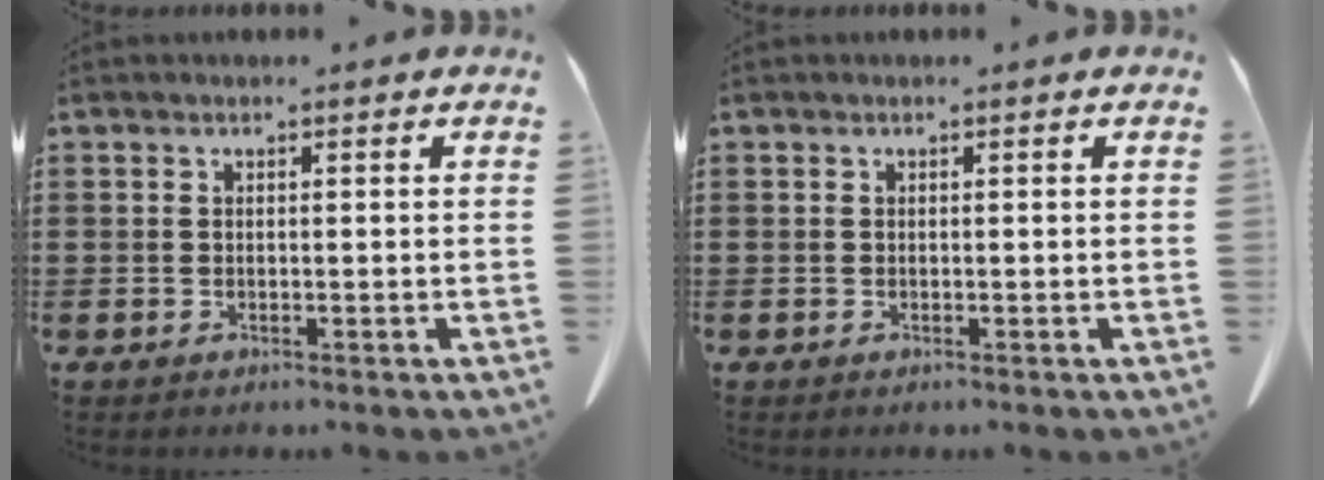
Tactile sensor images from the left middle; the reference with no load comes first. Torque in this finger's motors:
{"motor_torque": [-0.84, -0.89, 0.03, 0.01]}